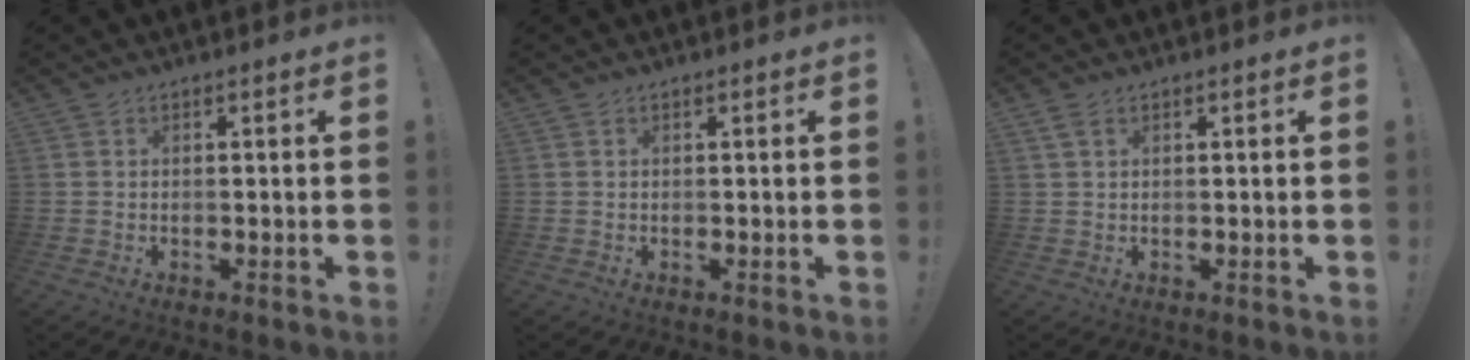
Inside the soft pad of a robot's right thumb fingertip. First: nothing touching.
{"total": 0.0}
{"total": 2.0, "force": [1.1, 1.0, 1.3], "torque": [-0.026, 0.001, 0.020]}